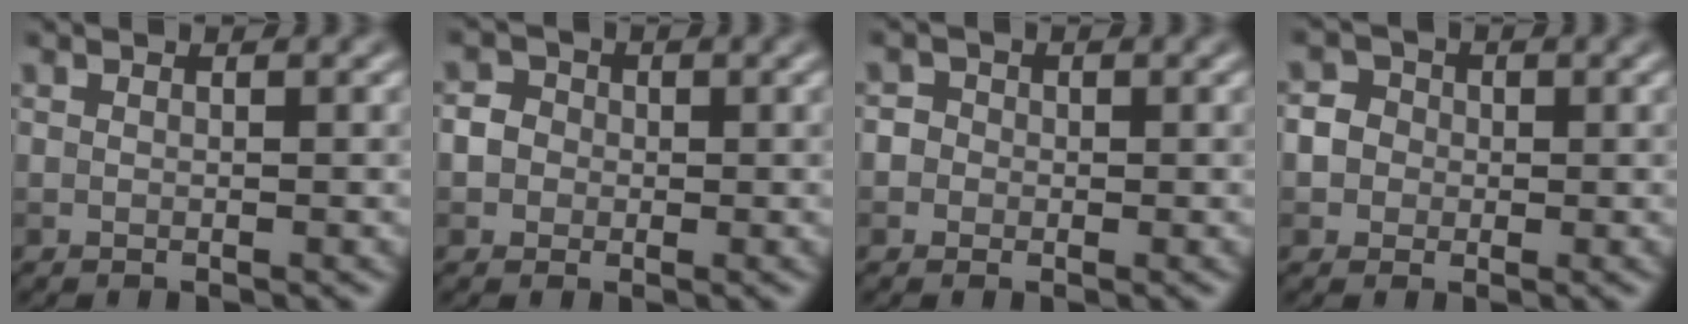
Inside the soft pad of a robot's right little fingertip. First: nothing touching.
{"total": 2.9, "force": [0.0, 2.7, 1.0], "torque": [0.009, 0.011, -0.018]}
{"total": 2.4, "force": [0.3, 2.3, 0.9], "torque": [0.010, 0.016, -0.020]}
{"total": 3.6, "force": [0.0, 3.4, 1.2], "torque": [0.007, 0.020, -0.021]}